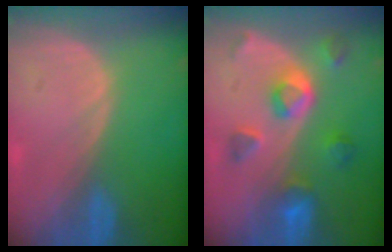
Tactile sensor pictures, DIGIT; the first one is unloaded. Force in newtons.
{"total": 7.7, "press": 6.8, "slide": 3.5}